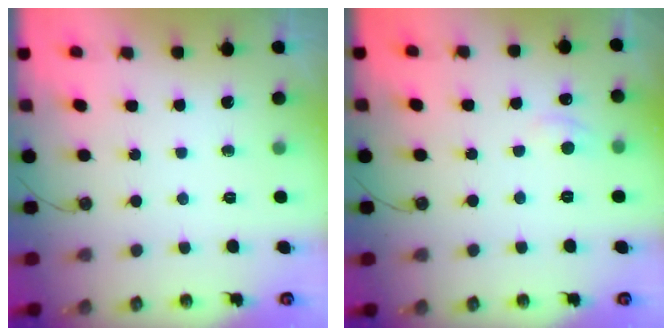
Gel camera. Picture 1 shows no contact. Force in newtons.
{"total": 1.0, "press": 0.8, "slide": 0.7}